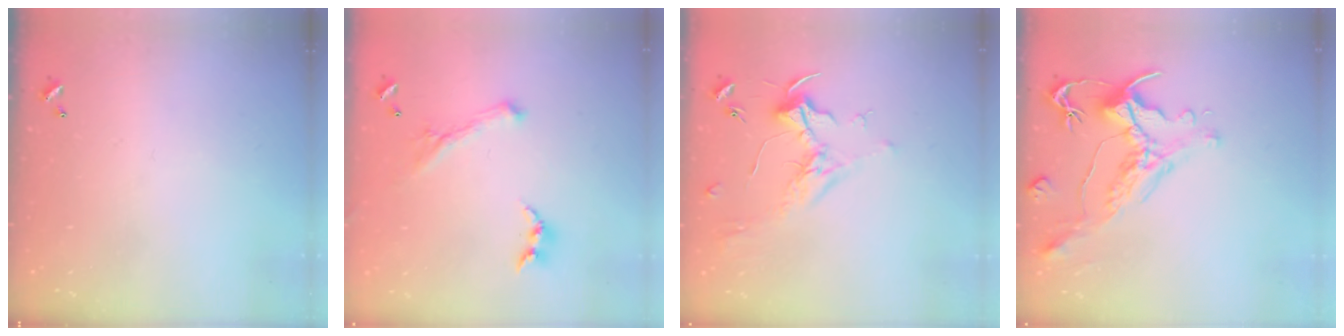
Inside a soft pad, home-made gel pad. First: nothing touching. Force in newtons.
{"total": 0.0}
{"total": 2.0, "press": 1.8, "slide": 0.7}
{"total": 1.6, "press": 0.9, "slide": 1.3}